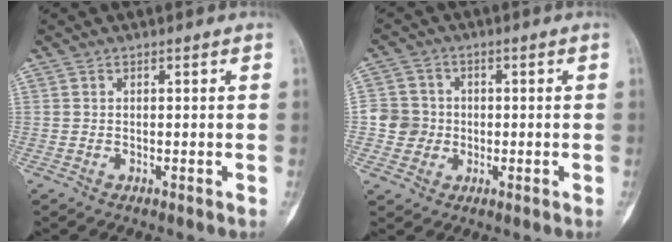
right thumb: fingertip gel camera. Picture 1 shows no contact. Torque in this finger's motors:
{"motor_torque": [-0.62, 0.55, 0.41, -0.19, -0.08]}